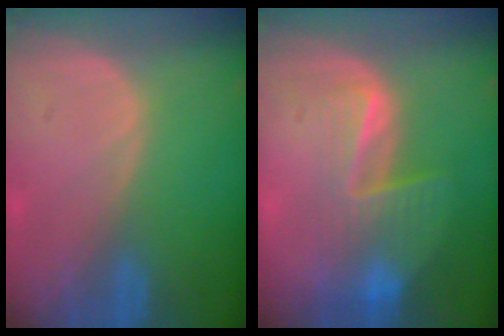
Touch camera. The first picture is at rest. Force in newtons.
{"total": 7.6, "press": 6.7, "slide": 3.4}